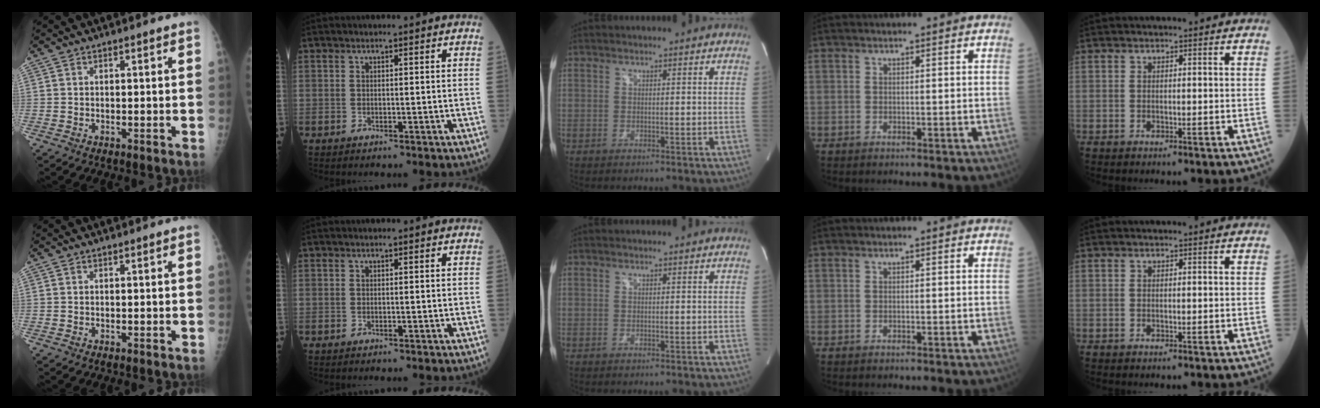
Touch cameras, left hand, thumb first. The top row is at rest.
{}